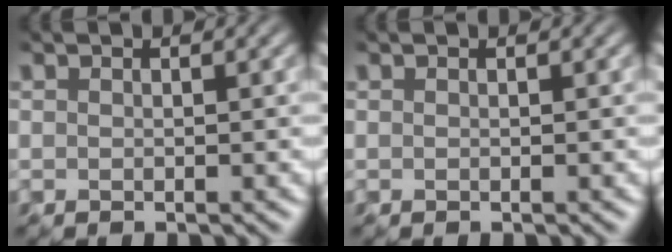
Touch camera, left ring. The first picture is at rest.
{"total": 0.0}